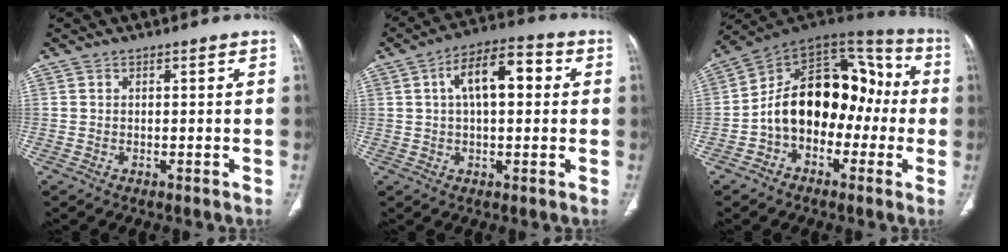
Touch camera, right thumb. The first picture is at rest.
{"total": 9.8, "force": [2.0, 4.7, 8.4], "torque": [-0.131, 0.024, 0.024]}
{"total": 19.3, "force": [-2.6, 13.1, 14.0], "torque": [-0.172, 0.068, -0.049]}